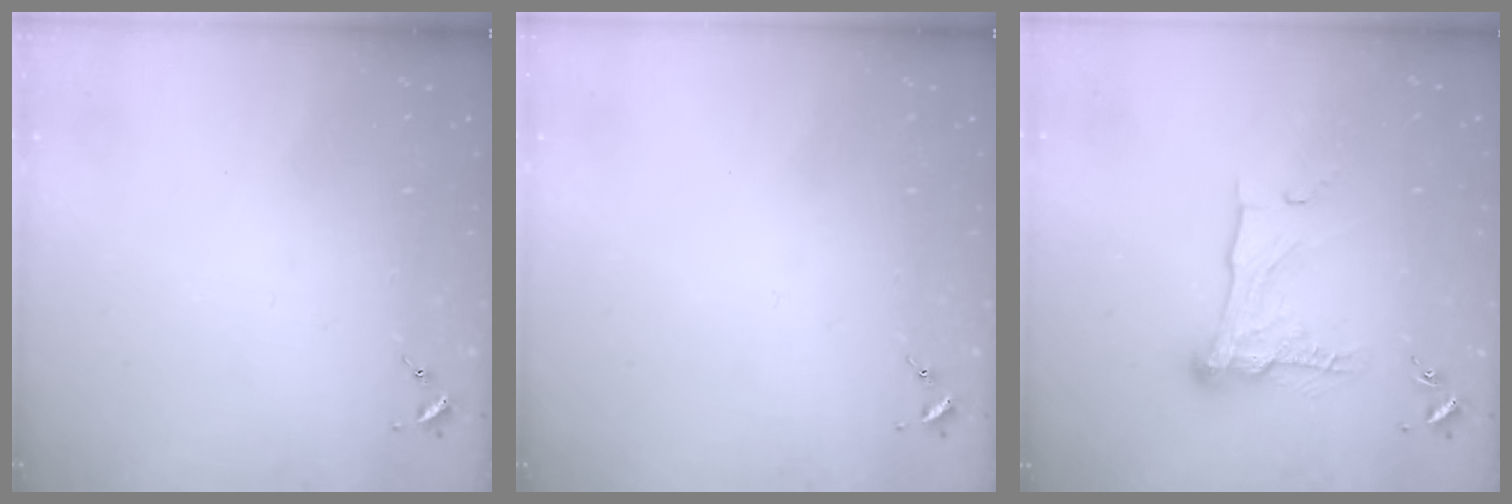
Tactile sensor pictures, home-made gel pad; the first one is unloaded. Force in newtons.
{"total": 0.0}
{"total": 13.6, "press": 13.6, "slide": 1.0}